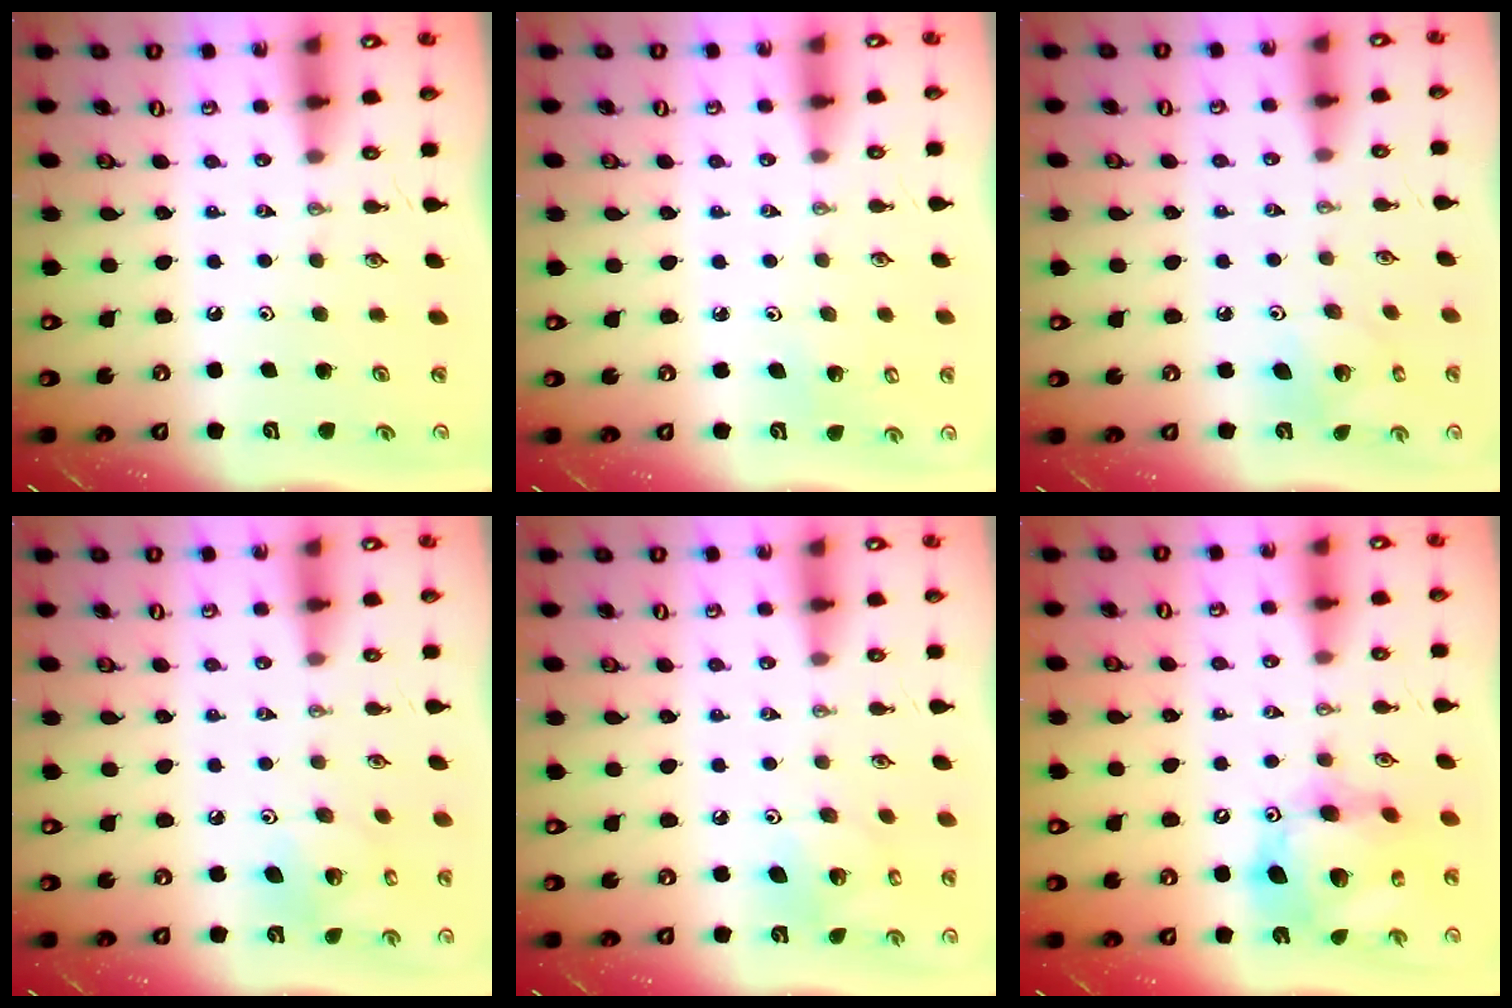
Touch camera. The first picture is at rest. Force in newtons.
{"total": 2.9, "press": 2.9, "slide": 0.2}
{"total": 6.8, "press": 6.8, "slide": 0.2}
{"total": 7.4, "press": 7.4, "slide": 0.2}
{"total": 7.4, "press": 7.4, "slide": 0.2}
{"total": 16.7, "press": 16.6, "slide": 1.6}